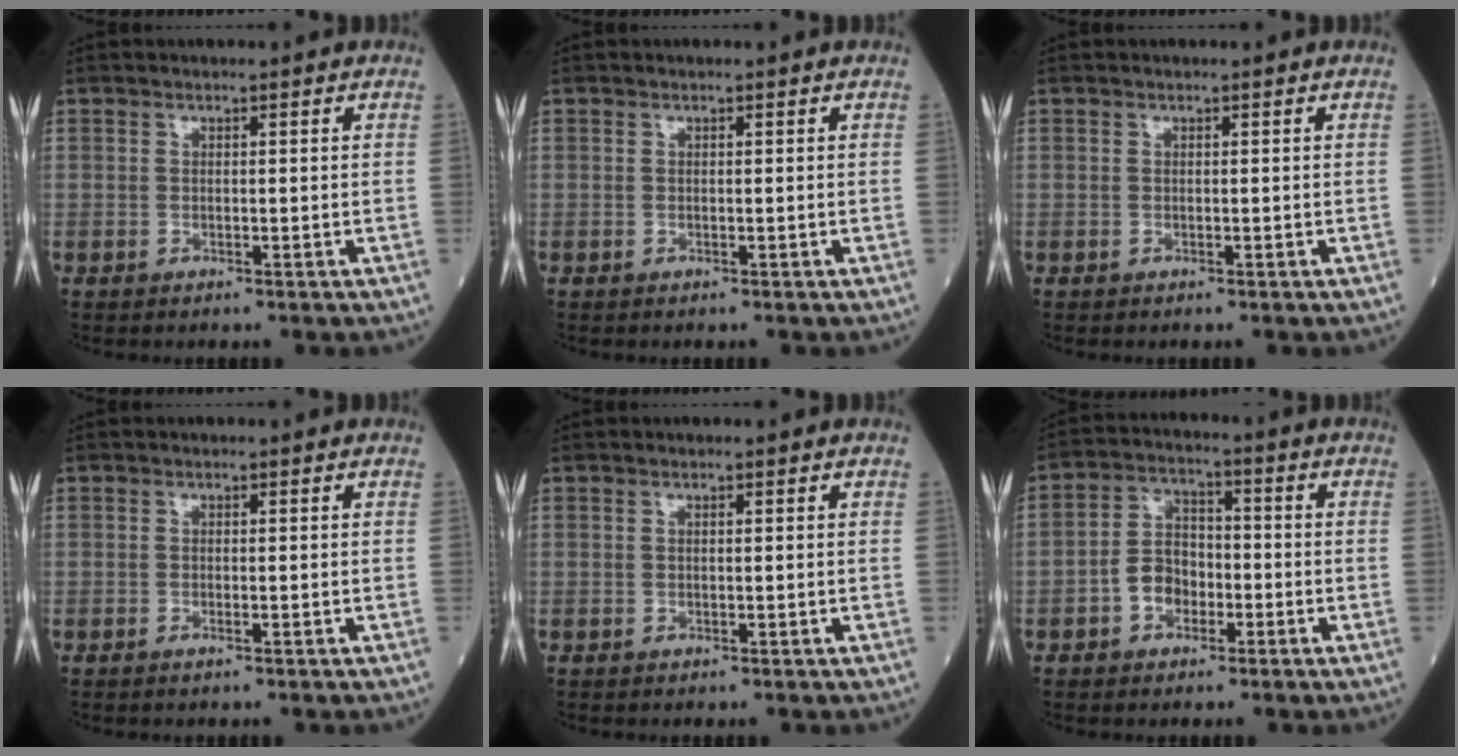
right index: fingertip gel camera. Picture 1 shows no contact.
{"total": 0.0}
{"total": 0.0}
{"total": 0.6, "force": [-0.2, 0.1, 0.5], "torque": [-0.012, -0.002, -0.003]}
{"total": 0.0}
{"total": 6.0, "force": [-2.2, 4.3, 3.6], "torque": [-0.071, 0.021, -0.044]}